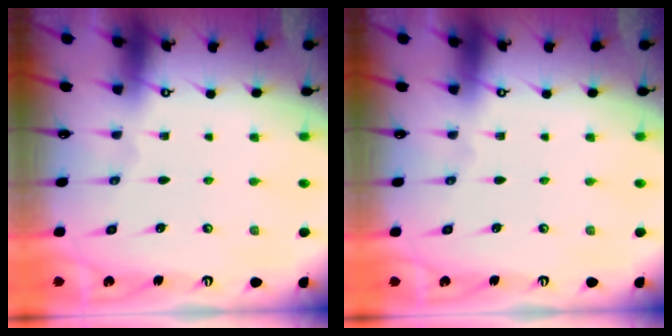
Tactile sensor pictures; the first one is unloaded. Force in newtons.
{"total": 0.0}